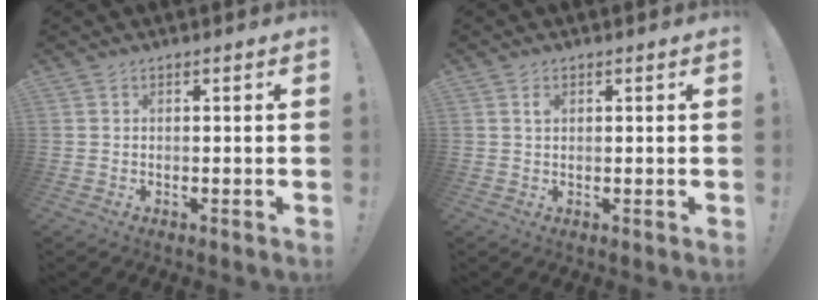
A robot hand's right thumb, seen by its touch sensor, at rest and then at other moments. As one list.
[{"total": 1.1, "force": [0.5, 0.7, 0.7], "torque": [-0.005, -0.001, 0.008]}]